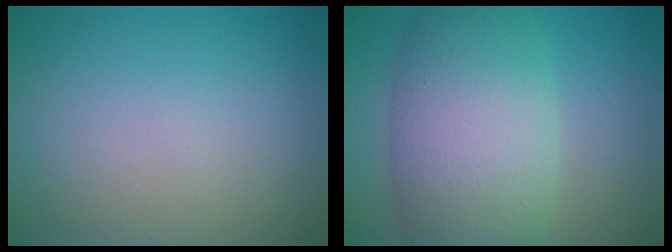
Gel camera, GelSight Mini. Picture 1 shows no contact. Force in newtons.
{"total": 10.3, "press": 10.3, "slide": 0.3}